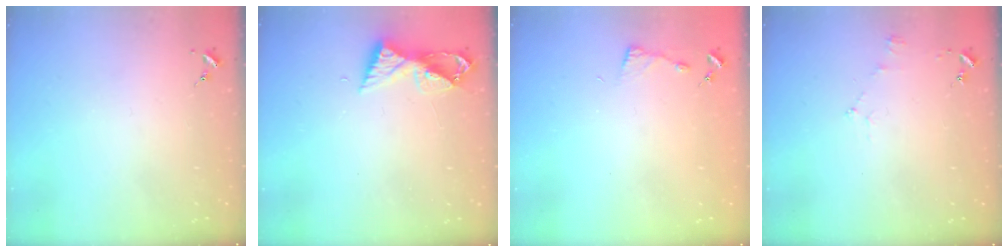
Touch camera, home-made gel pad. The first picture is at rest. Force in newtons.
{"total": 8.3, "press": 8.2, "slide": 0.6}
{"total": 2.9, "press": 2.9, "slide": 0.4}
{"total": 3.9, "press": 3.9, "slide": 0.5}